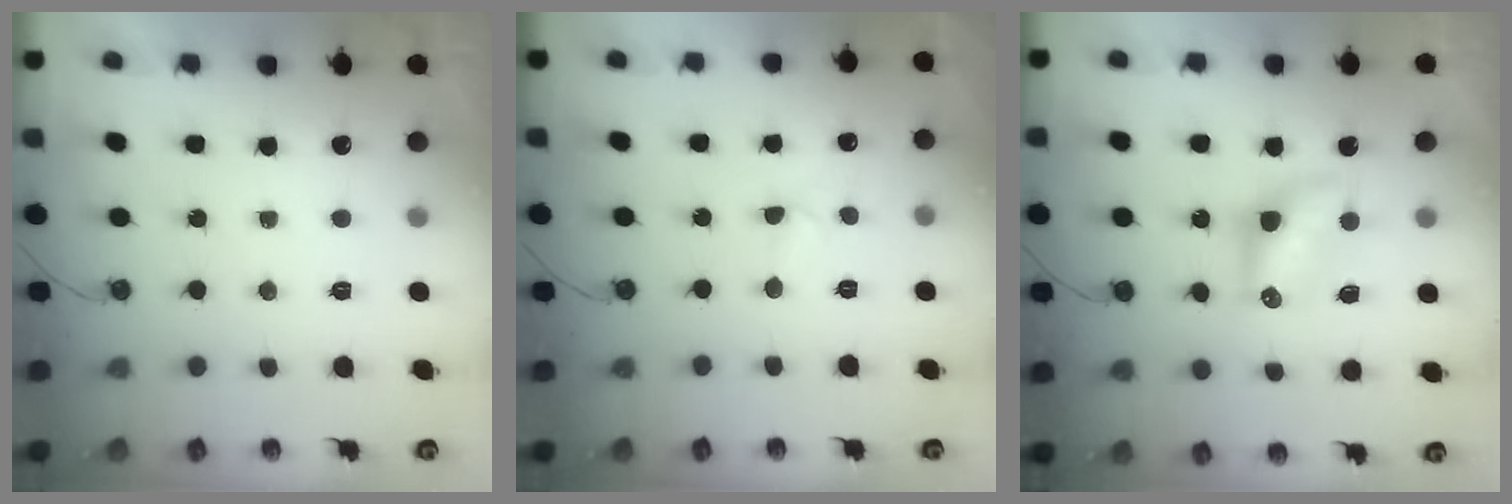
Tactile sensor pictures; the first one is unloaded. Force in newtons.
{"total": 3.7, "press": 3.7, "slide": 0.5}
{"total": 7.1, "press": 7.1, "slide": 0.6}